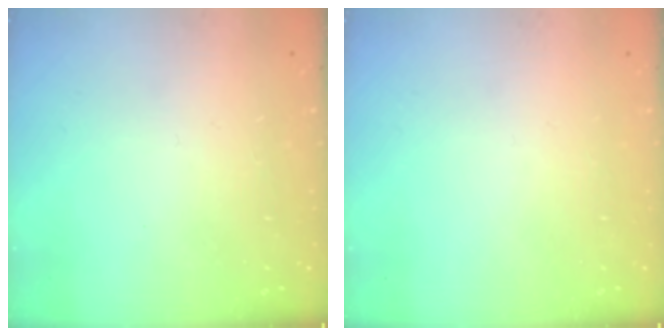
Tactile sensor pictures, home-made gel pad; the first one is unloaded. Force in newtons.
{"total": 0.0}